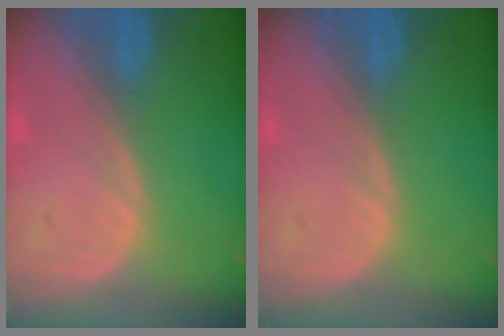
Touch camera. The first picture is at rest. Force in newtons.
{"total": 0.0}